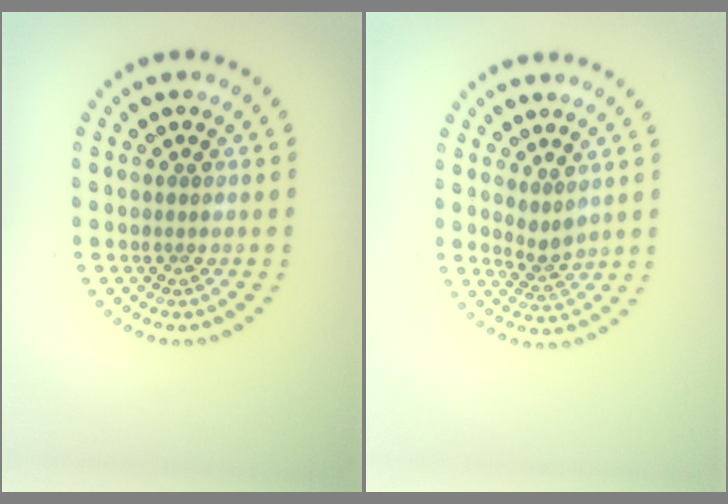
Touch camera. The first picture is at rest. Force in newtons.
{"total": 2.0, "press": 1.6, "slide": 1.3}